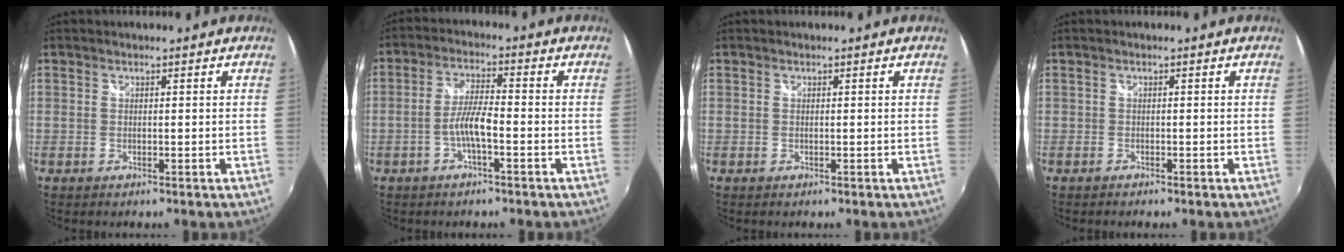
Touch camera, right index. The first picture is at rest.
{"total": 5.1, "force": [-2.1, 0.7, 4.6], "torque": [-0.096, 0.008, -0.039]}
{"total": 0.0}
{"total": 1.7, "force": [-0.3, -1.6, -0.6], "torque": [0.013, -0.009, -0.002]}